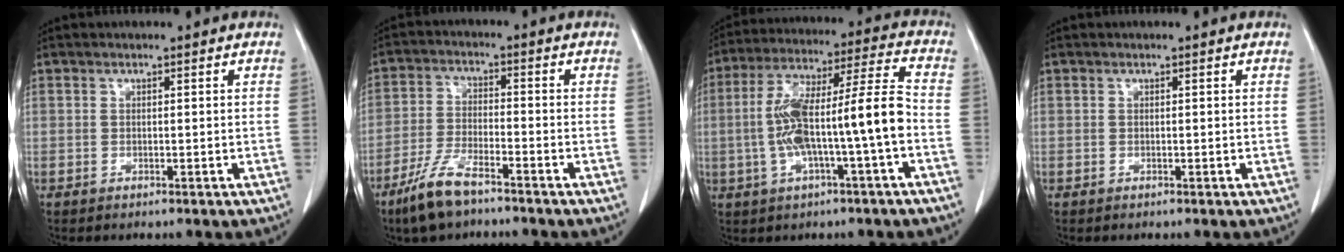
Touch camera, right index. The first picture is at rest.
{"total": 7.8, "force": [-5.8, 1.8, 5.0], "torque": [-0.112, -0.014, -0.110]}
{"total": 14.2, "force": [-2.5, 1.0, 13.9], "torque": [-0.260, 0.029, -0.042]}
{"total": 0.0}